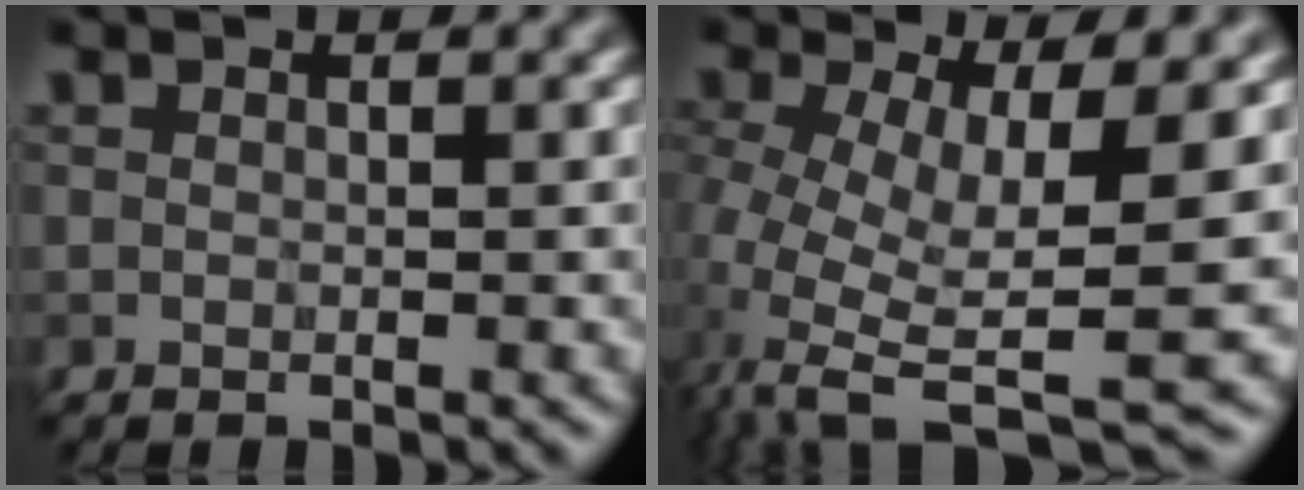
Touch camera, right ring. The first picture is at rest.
{"total": 9.5, "force": [-1.2, 3.5, 8.7], "torque": [-0.172, -0.028, -0.007]}